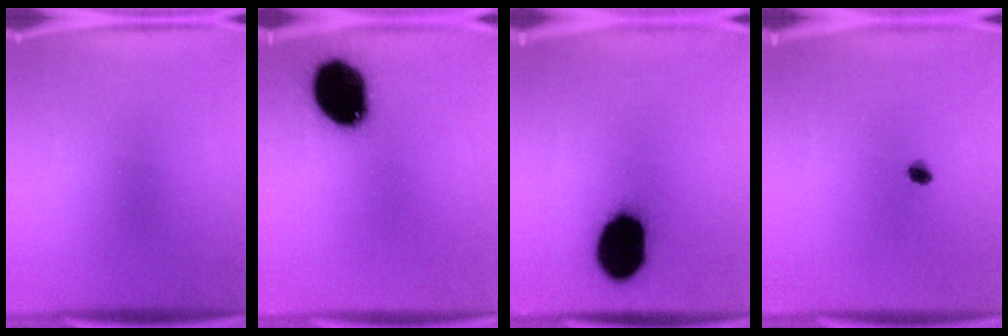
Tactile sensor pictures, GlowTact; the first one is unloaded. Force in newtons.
{"total": 18.6}
{"total": 17.6}
{"total": 1.9}